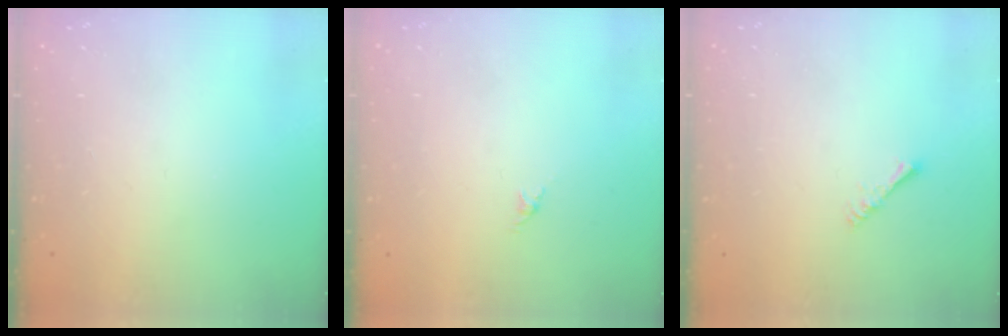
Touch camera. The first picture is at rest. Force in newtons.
{"total": 0.0}
{"total": 1.4, "press": 1.3, "slide": 0.3}